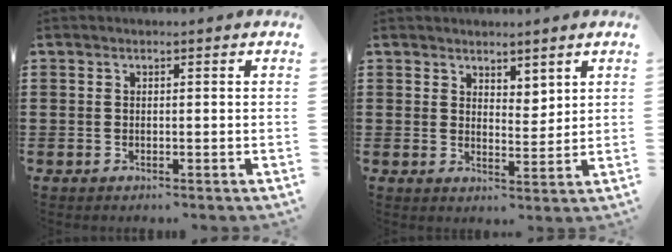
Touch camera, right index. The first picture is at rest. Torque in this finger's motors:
{"motor_torque": [-0.03, 0.28, 0.09, 0.00]}